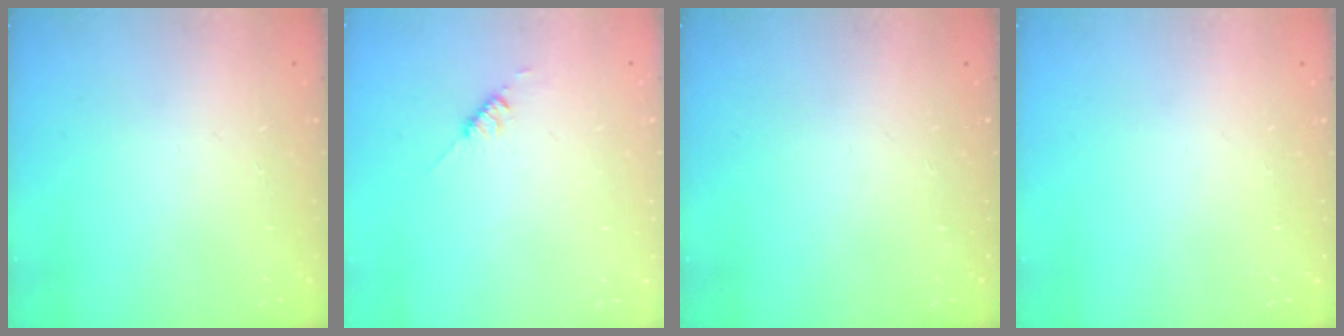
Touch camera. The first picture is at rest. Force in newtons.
{"total": 2.6, "press": 2.6, "slide": 0.3}
{"total": 0.0}
{"total": 0.0}